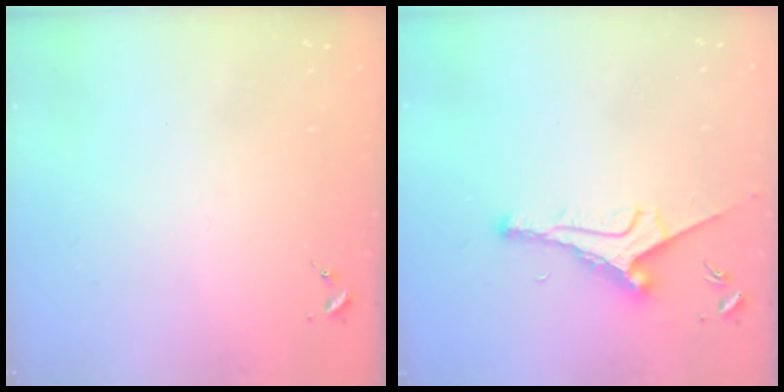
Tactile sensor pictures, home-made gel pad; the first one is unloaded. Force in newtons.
{"total": 9.4, "press": 9.4, "slide": 0.9}